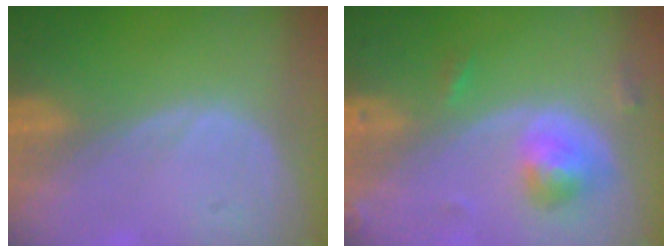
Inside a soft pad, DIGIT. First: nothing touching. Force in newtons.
{"total": 4.6, "press": 4.6, "slide": 0.3}